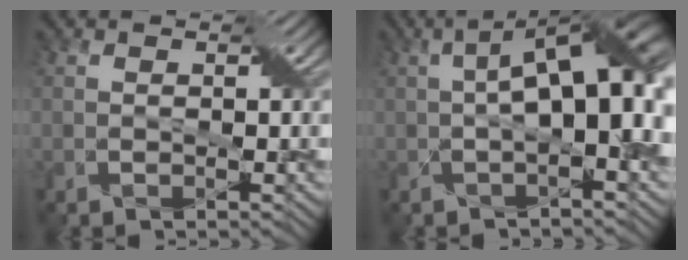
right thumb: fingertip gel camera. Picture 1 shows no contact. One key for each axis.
{"total": 11.1, "fx": 0.5, "fy": 4.4, "fz": 10.2, "tx": -0.162, "ty": 0.014, "tz": 0.006}